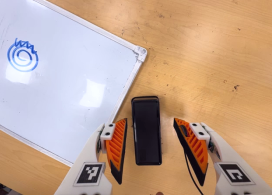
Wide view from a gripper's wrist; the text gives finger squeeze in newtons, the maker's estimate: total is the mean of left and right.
{"total": 0.0}